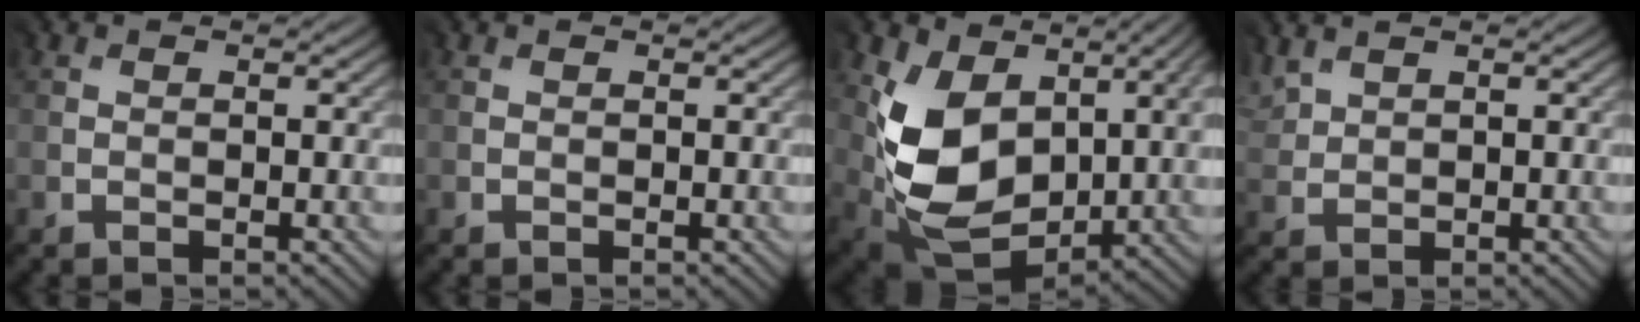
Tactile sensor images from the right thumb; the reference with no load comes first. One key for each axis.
{"total": 0.0}
{"total": 10.5, "fx": 1.8, "fy": 6.9, "fz": 7.7, "tx": -0.183, "ty": -0.021, "tz": 0.042}
{"total": 4.1, "fx": 3.2, "fy": 1.9, "fz": 1.6, "tx": -0.062, "ty": 0.012, "tz": 0.064}